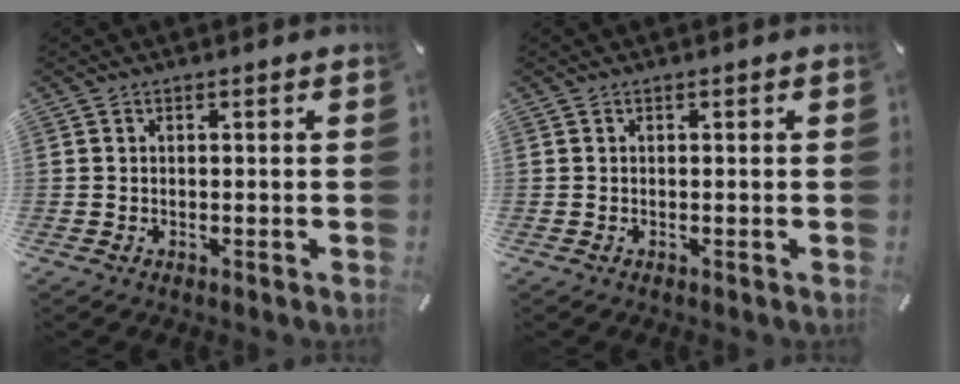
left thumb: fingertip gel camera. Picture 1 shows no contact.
{"total": 0.0}